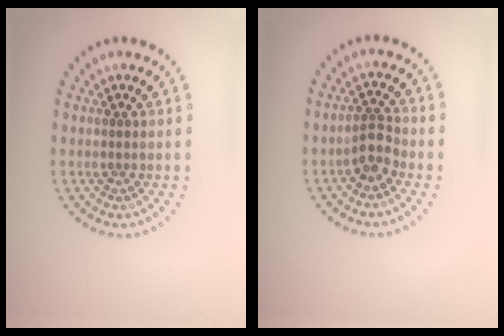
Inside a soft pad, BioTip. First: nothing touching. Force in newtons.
{"total": 1.9, "press": 1.7, "slide": 1.0}